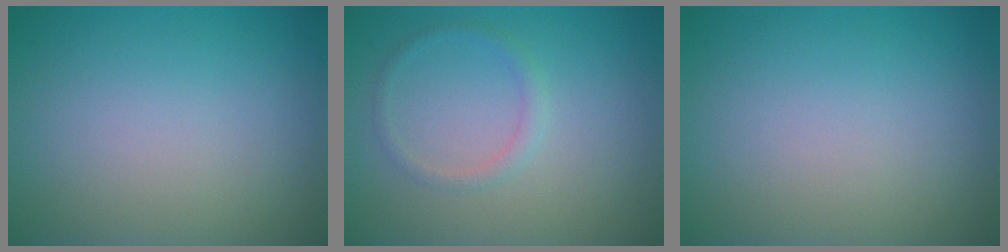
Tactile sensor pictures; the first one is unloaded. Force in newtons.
{"total": 1.2, "press": 1.2, "slide": 0.0}
{"total": 0.0}